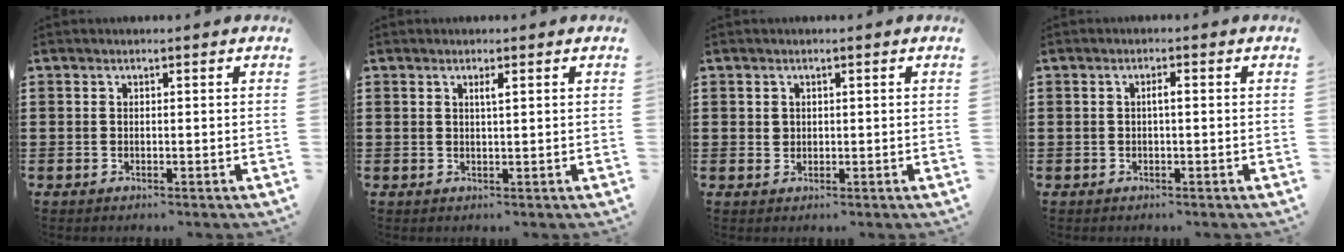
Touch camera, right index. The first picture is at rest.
{"total": 1.2, "force": [0.5, 0.1, 1.1], "torque": [-0.023, 0.000, 0.008]}
{"total": 1.0, "force": [0.4, 0.9, 0.3], "torque": [-0.008, 0.004, 0.008]}
{"total": 1.4, "force": [-0.1, 0.2, 1.4], "torque": [-0.026, 0.002, -0.004]}